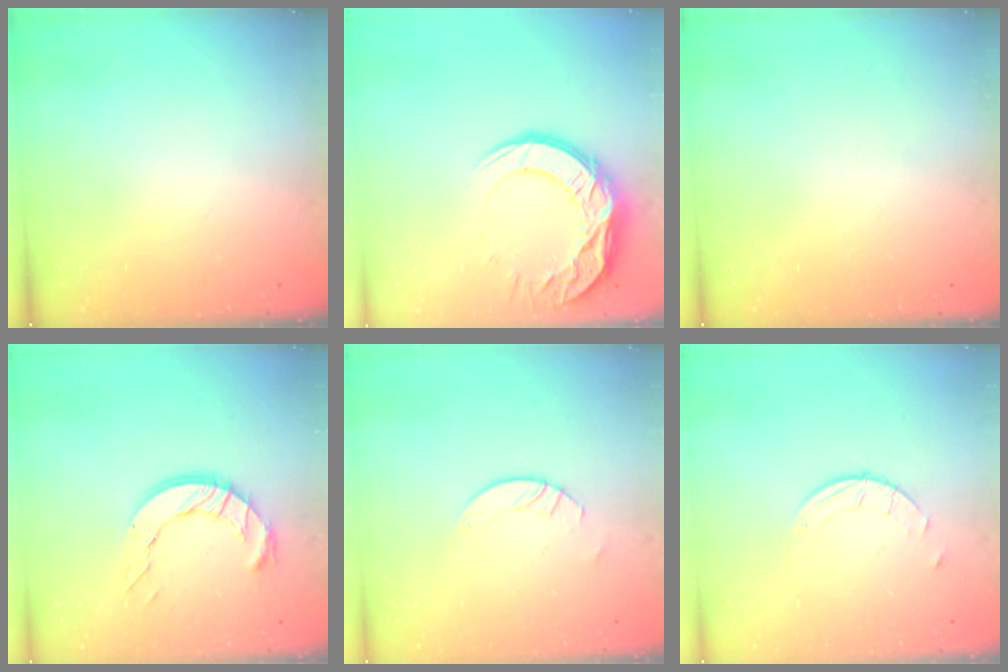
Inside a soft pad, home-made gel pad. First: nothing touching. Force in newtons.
{"total": 14.6, "press": 14.6, "slide": 1.1}
{"total": 0.0}
{"total": 10.6, "press": 10.5, "slide": 0.9}
{"total": 3.0, "press": 3.0, "slide": 0.3}
{"total": 3.8, "press": 3.8, "slide": 0.3}